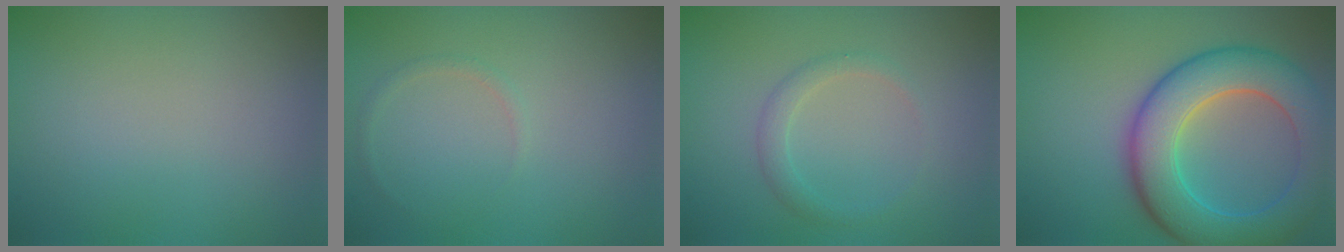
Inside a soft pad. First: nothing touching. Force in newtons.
{"total": 0.6, "press": 0.6, "slide": 0.1}
{"total": 1.5, "press": 1.5, "slide": 0.0}
{"total": 8.6, "press": 8.6, "slide": 0.2}